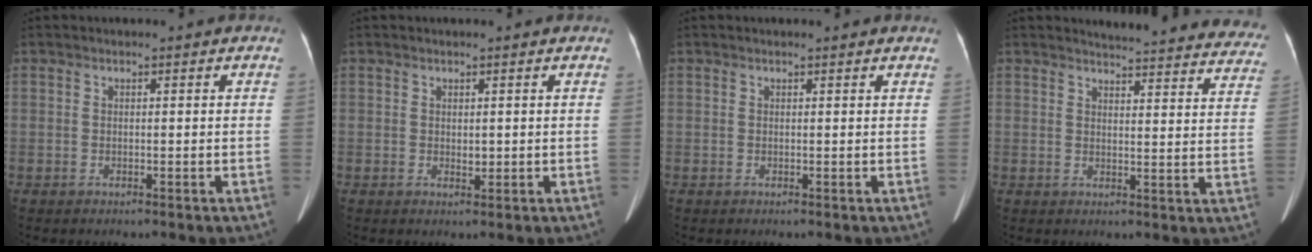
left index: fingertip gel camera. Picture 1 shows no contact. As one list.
[{"total": 0.9, "force": [0.2, 0.6, 0.7], "torque": [-0.011, -0.004, 0.006]}, {"total": 1.3, "force": [1.3, 0.1, 0.3], "torque": [-0.013, 0.004, 0.010]}, {"total": 22.9, "force": [21.9, 3.3, 5.7], "torque": [-0.064, -0.082, 0.232]}]